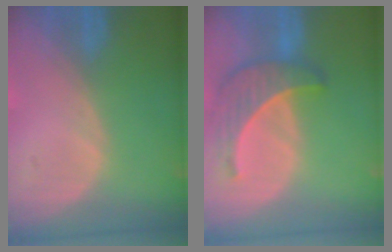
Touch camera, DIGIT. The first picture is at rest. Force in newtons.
{"total": 6.5, "press": 6.5, "slide": 0.3}